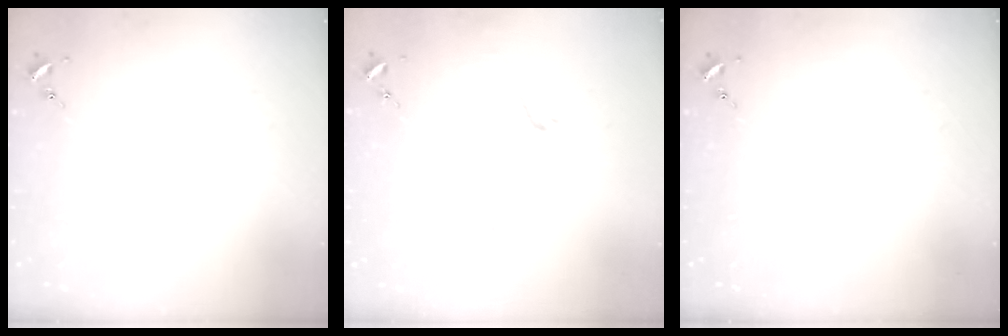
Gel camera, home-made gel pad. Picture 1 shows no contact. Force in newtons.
{"total": 8.7, "press": 8.7, "slide": 0.5}
{"total": 0.0}